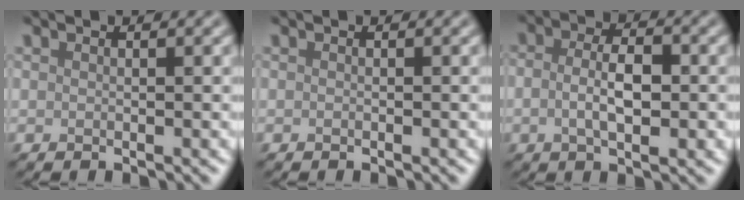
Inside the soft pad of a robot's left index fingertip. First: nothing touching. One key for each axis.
{"total": 0.0}
{"total": 4.1, "fx": -0.5, "fy": 1.7, "fz": 3.7, "tx": -0.071, "ty": 0.003, "tz": -0.012}